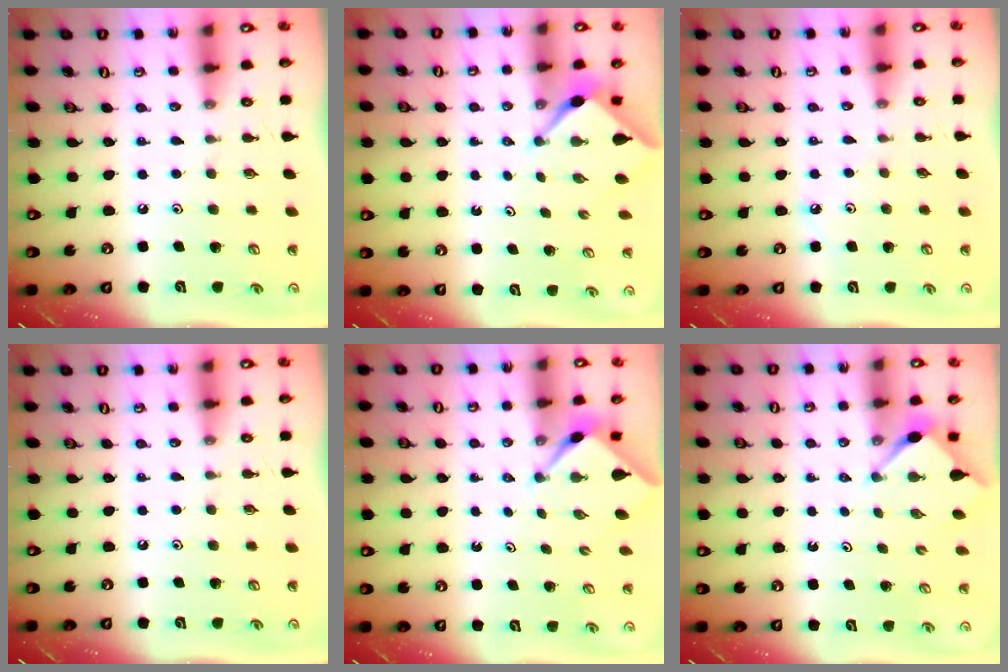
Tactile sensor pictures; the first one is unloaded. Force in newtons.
{"total": 2.2, "press": 2.2, "slide": 0.3}
{"total": 3.7, "press": 3.6, "slide": 0.5}
{"total": 0.0}
{"total": 2.4, "press": 2.4, "slide": 0.1}
{"total": 2.8, "press": 2.8, "slide": 0.3}